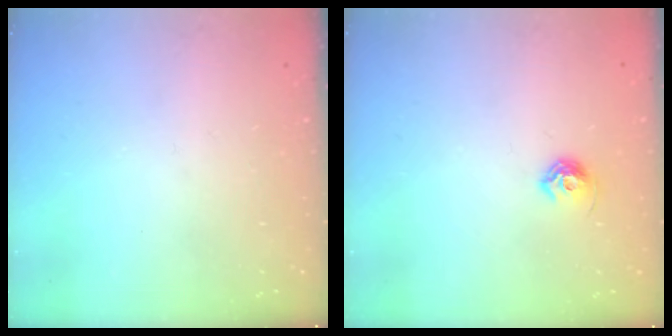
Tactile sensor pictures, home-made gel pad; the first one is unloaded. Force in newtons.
{"total": 6.1, "press": 6.0, "slide": 1.1}